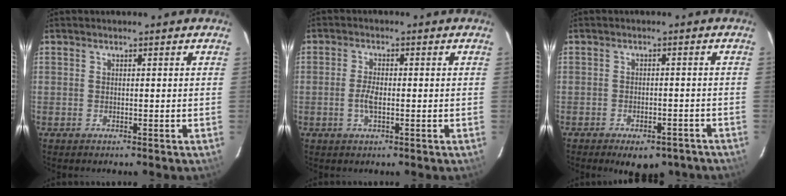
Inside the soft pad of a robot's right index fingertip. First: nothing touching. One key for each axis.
{"total": 3.2, "fx": -0.8, "fy": 1.3, "fz": 2.8, "tx": -0.061, "ty": 0.001, "tz": -0.015}
{"total": 9.4, "fx": -7.1, "fy": 4.2, "fz": 4.5, "tx": -0.085, "ty": -0.001, "tz": -0.080}